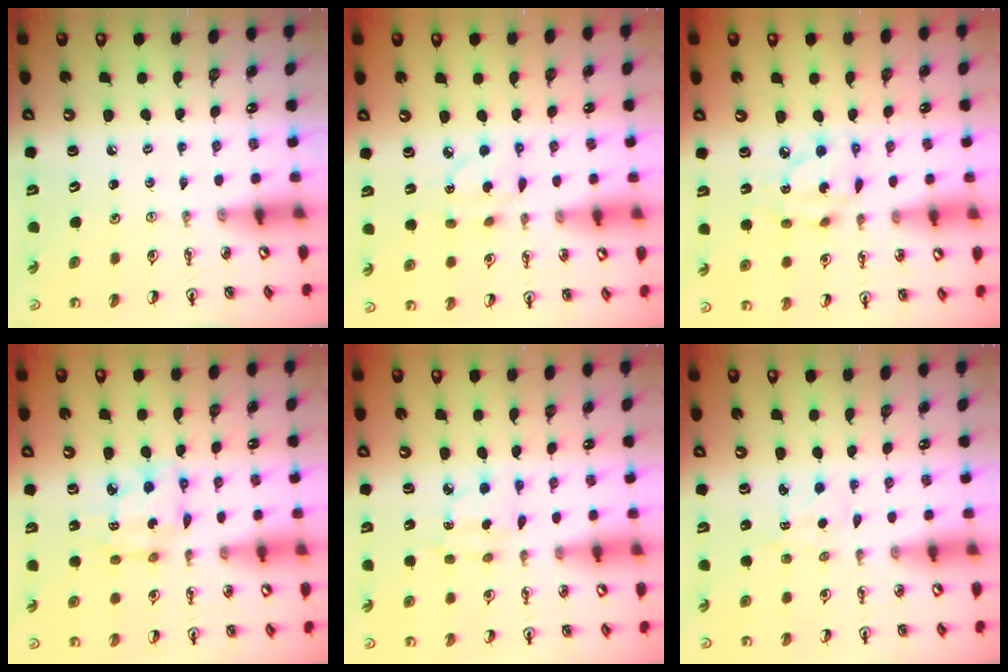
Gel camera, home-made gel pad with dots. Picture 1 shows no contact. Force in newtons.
{"total": 5.0, "press": 4.9, "slide": 0.4}
{"total": 8.6, "press": 8.5, "slide": 0.4}
{"total": 7.9, "press": 7.9, "slide": 0.6}
{"total": 2.8, "press": 2.8, "slide": 0.4}
{"total": 1.8, "press": 1.7, "slide": 0.3}